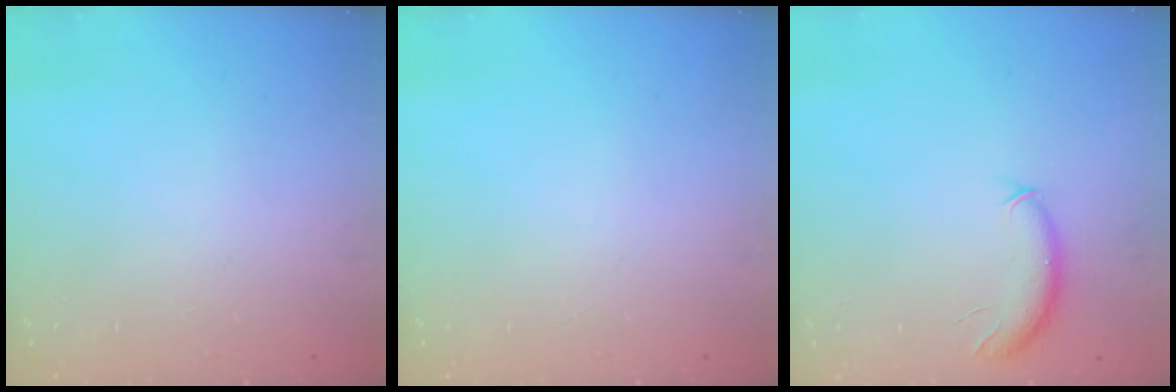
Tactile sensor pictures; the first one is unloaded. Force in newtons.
{"total": 0.0}
{"total": 8.4, "press": 8.3, "slide": 1.3}